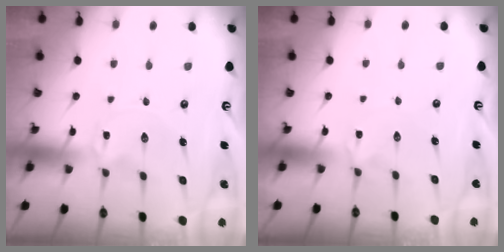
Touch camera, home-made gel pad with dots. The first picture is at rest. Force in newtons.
{"total": 2.9, "press": 2.9, "slide": 0.7}